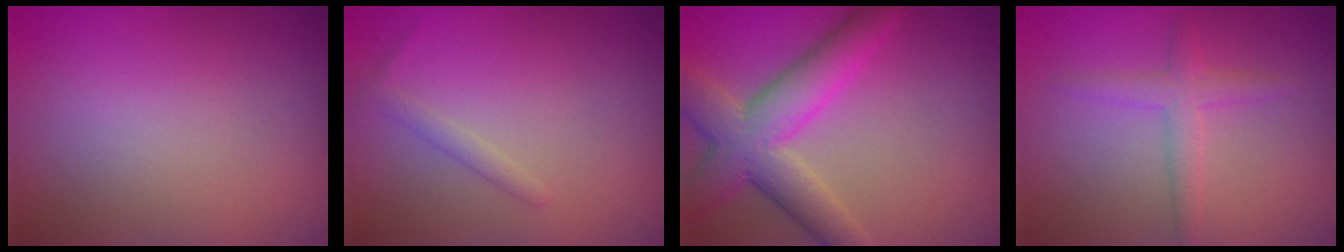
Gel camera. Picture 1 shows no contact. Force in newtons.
{"total": 1.1, "press": 1.1, "slide": 0.1}
{"total": 7.1, "press": 7.0, "slide": 0.4}
{"total": 2.3, "press": 2.3, "slide": 0.2}